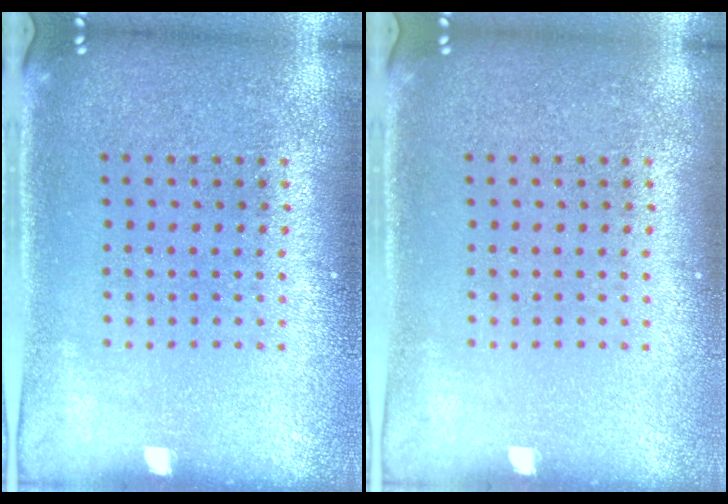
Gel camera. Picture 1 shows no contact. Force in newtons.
{"total": 0.0}